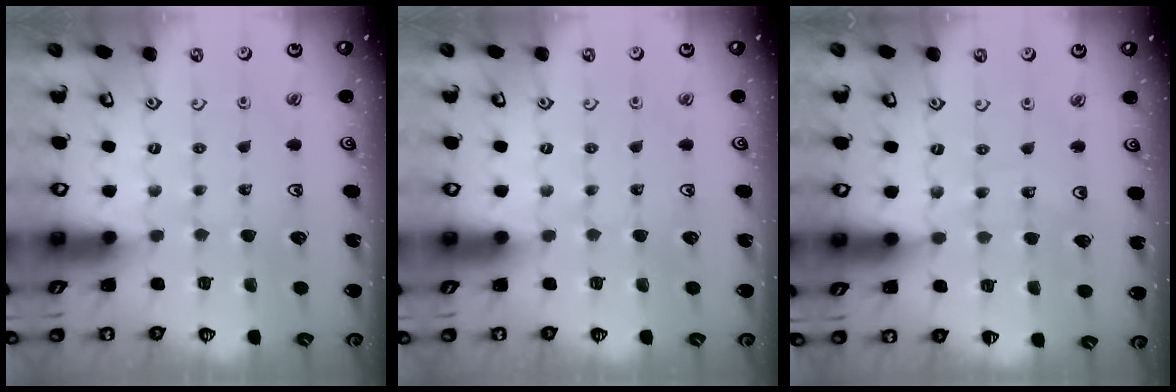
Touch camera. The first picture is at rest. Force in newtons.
{"total": 0.0}
{"total": 3.9, "press": 3.9, "slide": 0.3}